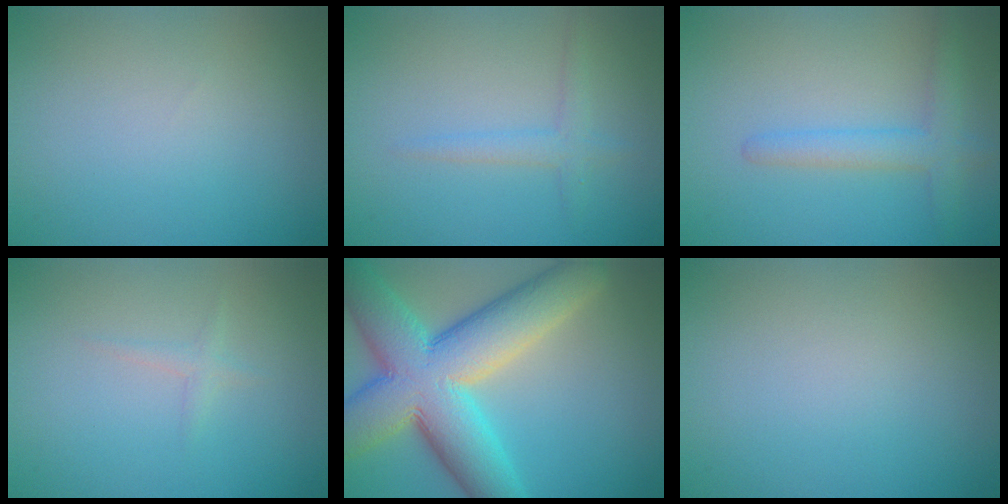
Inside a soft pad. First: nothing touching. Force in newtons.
{"total": 1.7, "press": 1.7, "slide": 0.1}
{"total": 2.8, "press": 2.8, "slide": 0.2}
{"total": 0.9, "press": 0.8, "slide": 0.0}
{"total": 12.9, "press": 12.8, "slide": 0.7}
{"total": 0.0}